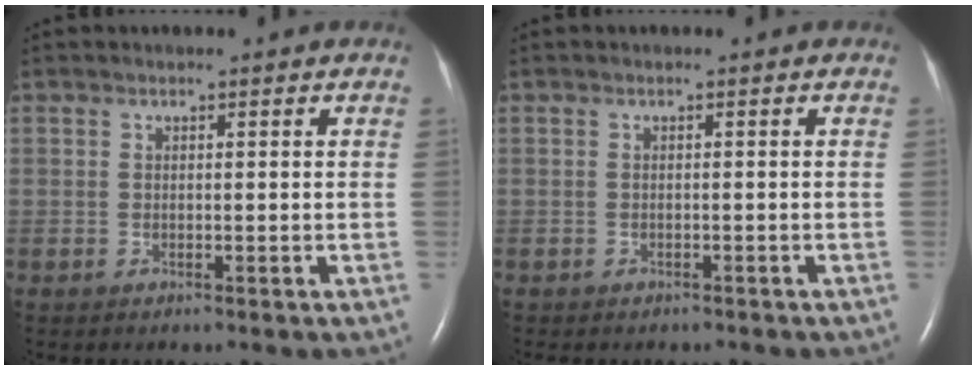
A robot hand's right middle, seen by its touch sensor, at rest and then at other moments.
{"total": 3.3, "force": [-2.8, 1.3, 1.1], "torque": [-0.015, -0.004, -0.028]}